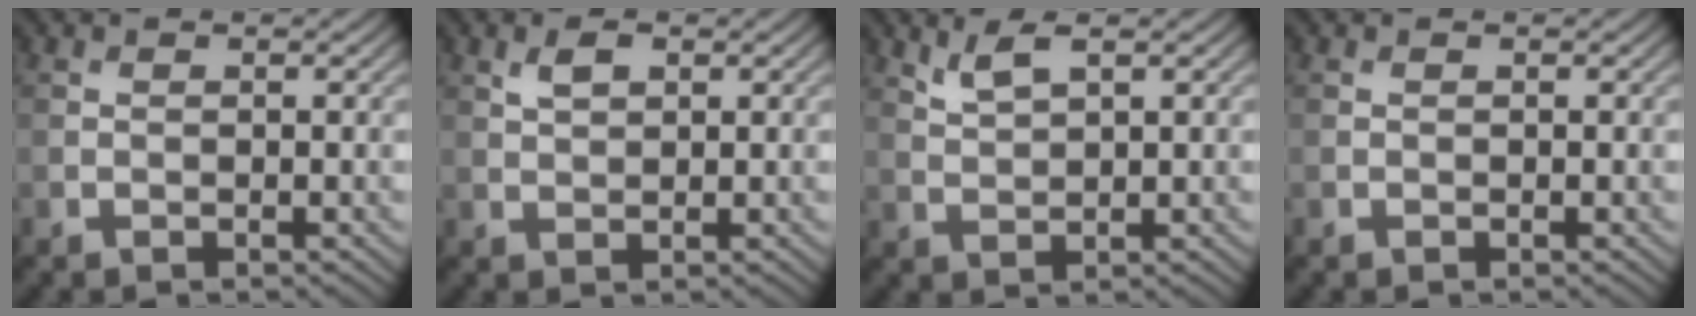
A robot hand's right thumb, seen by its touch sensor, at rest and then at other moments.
{"total": 2.2, "force": [1.1, 1.1, 1.6], "torque": [-0.034, 0.002, 0.022]}
{"total": 3.0, "force": [2.1, 0.8, 2.1], "torque": [-0.051, 0.001, 0.048]}
{"total": 0.0}